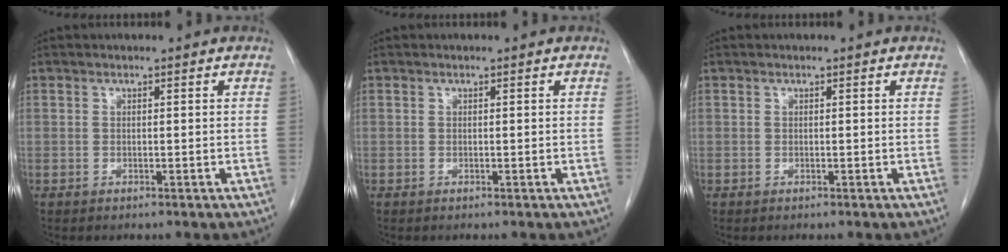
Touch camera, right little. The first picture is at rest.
{"total": 0.0}
{"total": 0.0}